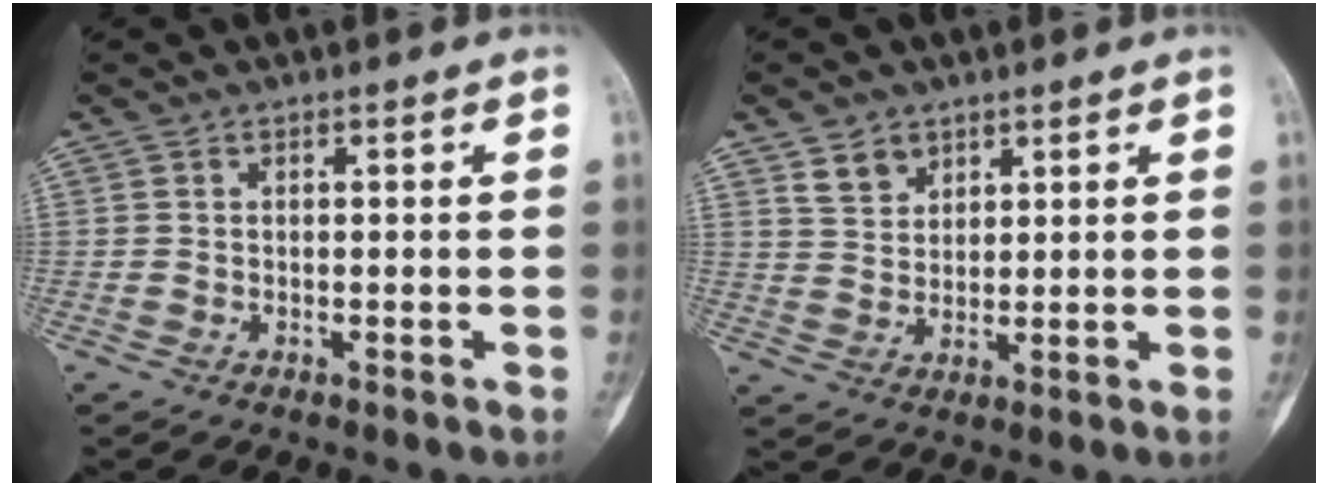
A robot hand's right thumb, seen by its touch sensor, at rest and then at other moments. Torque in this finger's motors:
{"motor_torque": [-0.20, 0.20, 0.11, -0.11, 0.01]}